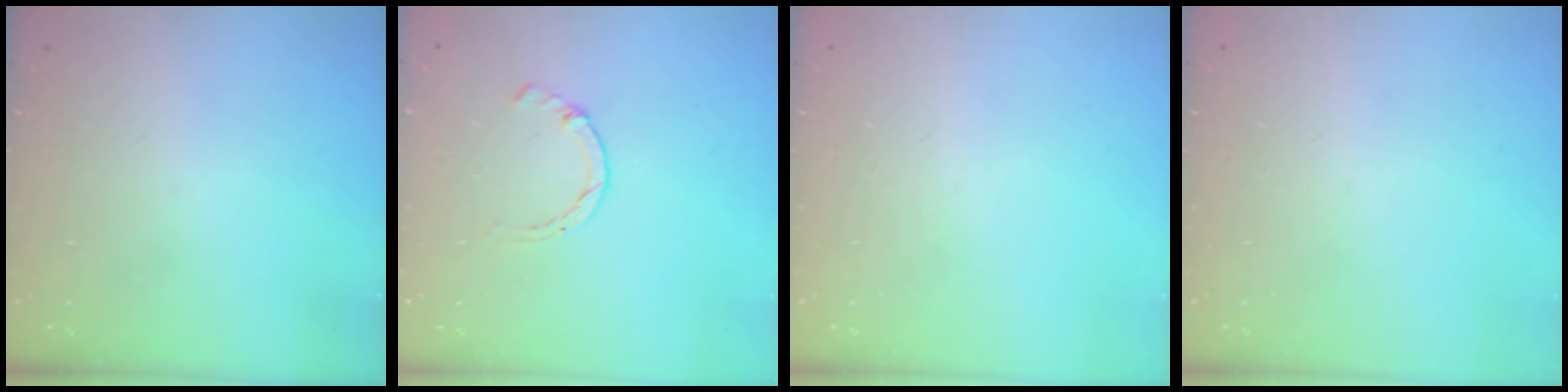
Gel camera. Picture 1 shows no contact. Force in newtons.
{"total": 1.7, "press": 1.7, "slide": 0.3}
{"total": 0.0}
{"total": 0.0}